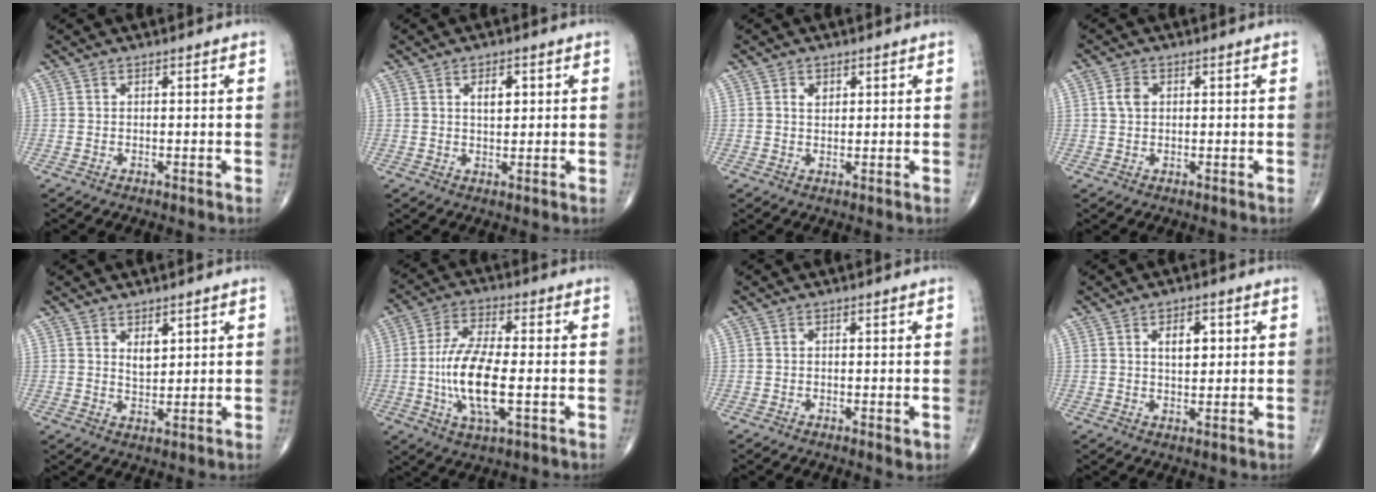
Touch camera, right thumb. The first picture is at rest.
{"total": 3.7, "force": [1.3, 2.0, 2.8], "torque": [-0.033, -0.005, 0.019]}
{"total": 2.0, "force": [0.9, 1.4, 1.1], "torque": [-0.010, -0.003, 0.014]}
{"total": 2.7, "force": [0.5, 1.9, 1.8], "torque": [-0.034, 0.004, 0.008]}
{"total": 3.4, "force": [1.8, 1.8, 2.3], "torque": [-0.027, -0.018, 0.035]}
{"total": 13.4, "force": [-1.9, 4.7, 12.4], "torque": [-0.253, 0.004, -0.037]}
{"total": 1.5, "force": [-0.5, 0.6, 1.3], "torque": [-0.018, -0.002, -0.006]}
{"total": 4.9, "force": [1.6, 2.7, 3.7], "torque": [-0.042, -0.007, 0.024]}